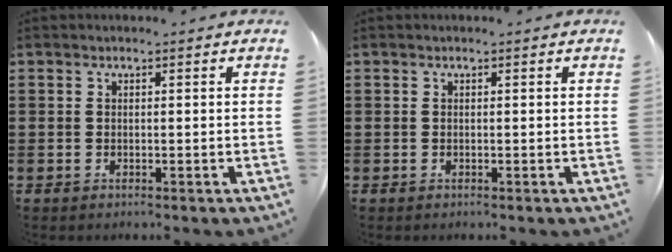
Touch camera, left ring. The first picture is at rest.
{"total": 0.0}